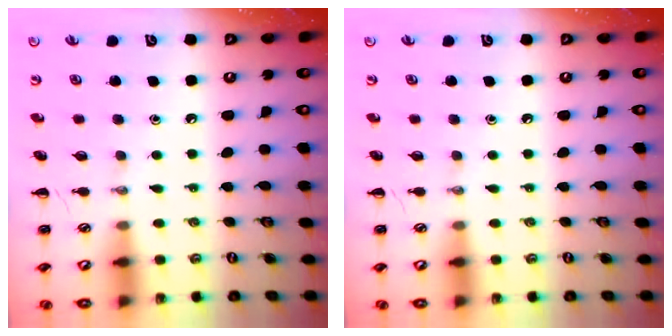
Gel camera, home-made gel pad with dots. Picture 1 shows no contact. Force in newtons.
{"total": 0.0}